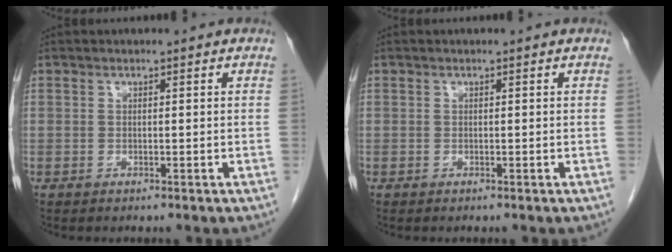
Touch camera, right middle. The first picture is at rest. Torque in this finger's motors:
{"motor_torque": [-0.23, 0.21, -0.06, -0.01]}